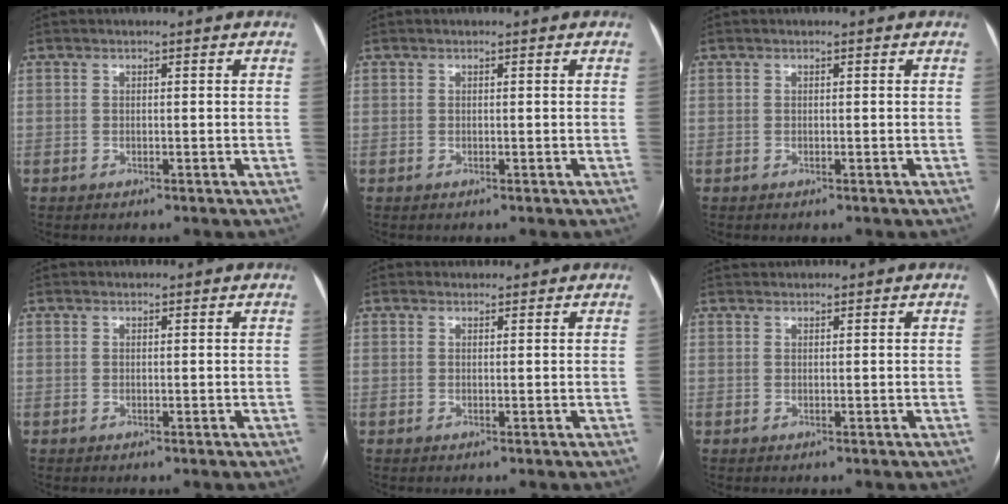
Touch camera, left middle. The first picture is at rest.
{"total": 0.0}
{"total": 0.0}
{"total": 0.9, "force": [0.9, 0.2, 0.1], "torque": [-0.006, 0.017, 0.016]}
{"total": 1.3, "force": [1.2, 0.5, -0.1], "torque": [-0.003, 0.012, 0.018]}
{"total": 1.5, "force": [1.5, 0.1, 0.0], "torque": [-0.004, 0.020, 0.030]}